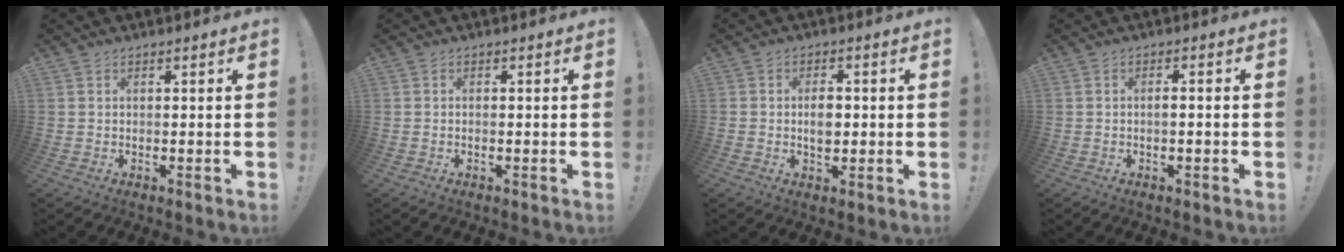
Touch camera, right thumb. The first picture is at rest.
{"total": 0.6, "force": [-0.4, 0.0, 0.4], "torque": [-0.008, 0.000, -0.008]}
{"total": 4.7, "force": [-0.4, 3.1, 3.4], "torque": [-0.036, -0.001, -0.013]}
{"total": 1.8, "force": [-0.8, 0.1, 1.6], "torque": [-0.029, 0.003, -0.015]}